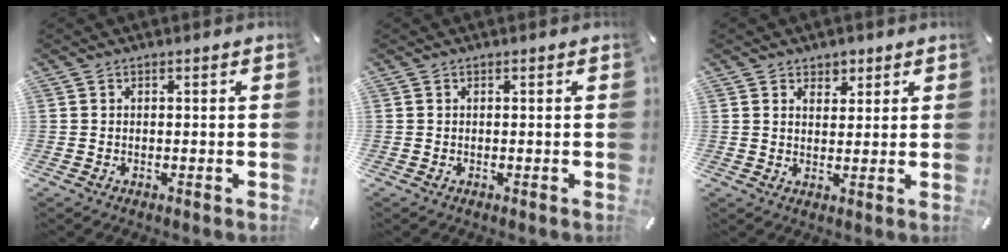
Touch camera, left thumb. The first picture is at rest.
{"total": 0.0}
{"total": 3.4, "force": [2.0, 2.7, 0.1], "torque": [0.012, -0.006, 0.031]}